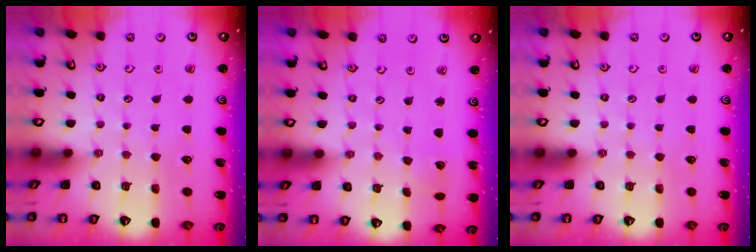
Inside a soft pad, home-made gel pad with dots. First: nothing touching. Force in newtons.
{"total": 1.8, "press": 1.8, "slide": 0.0}
{"total": 0.0}